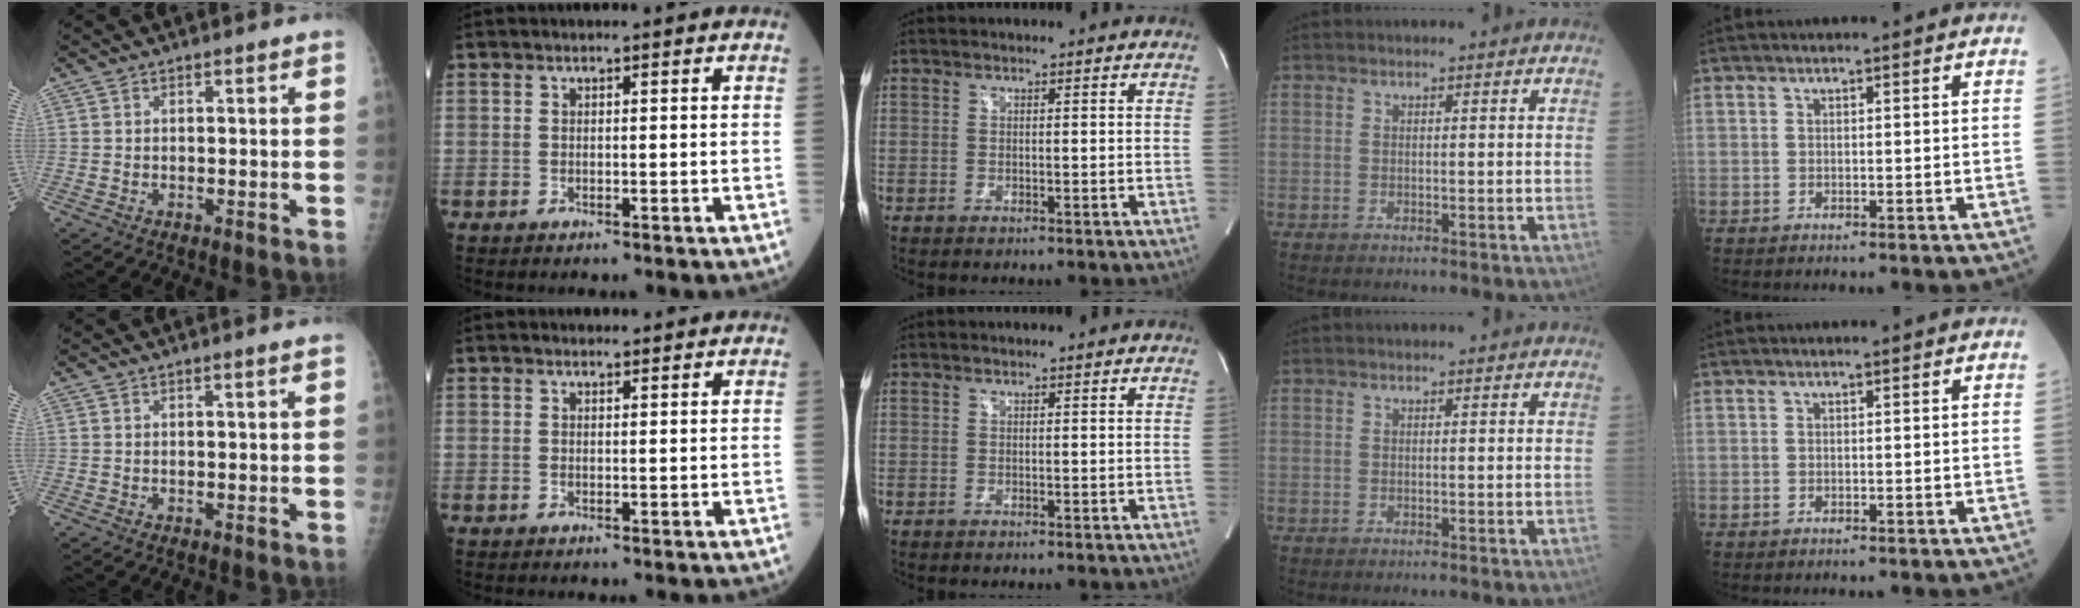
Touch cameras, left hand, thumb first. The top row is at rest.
{"thumb": {"total": 1.3, "force": [0.8, -0.2, 0.9], "torque": [-0.013, 0.000, 0.014]}, "index": {"total": 1.8, "force": [1.7, 0.3, 0.3], "torque": [-0.008, 0.007, 0.024]}}